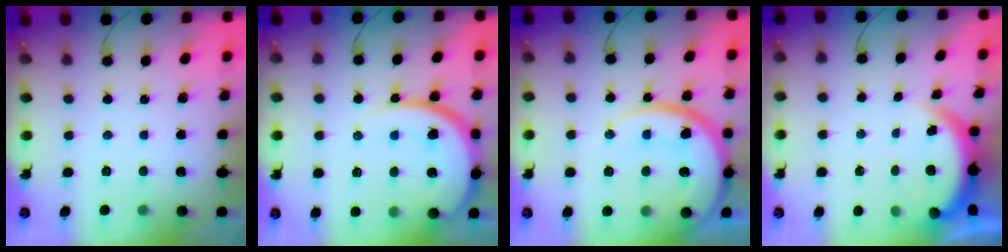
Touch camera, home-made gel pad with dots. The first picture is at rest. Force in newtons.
{"total": 13.8, "press": 13.8, "slide": 1.2}
{"total": 18.3, "press": 18.2, "slide": 1.7}
{"total": 3.9, "press": 3.9, "slide": 0.2}